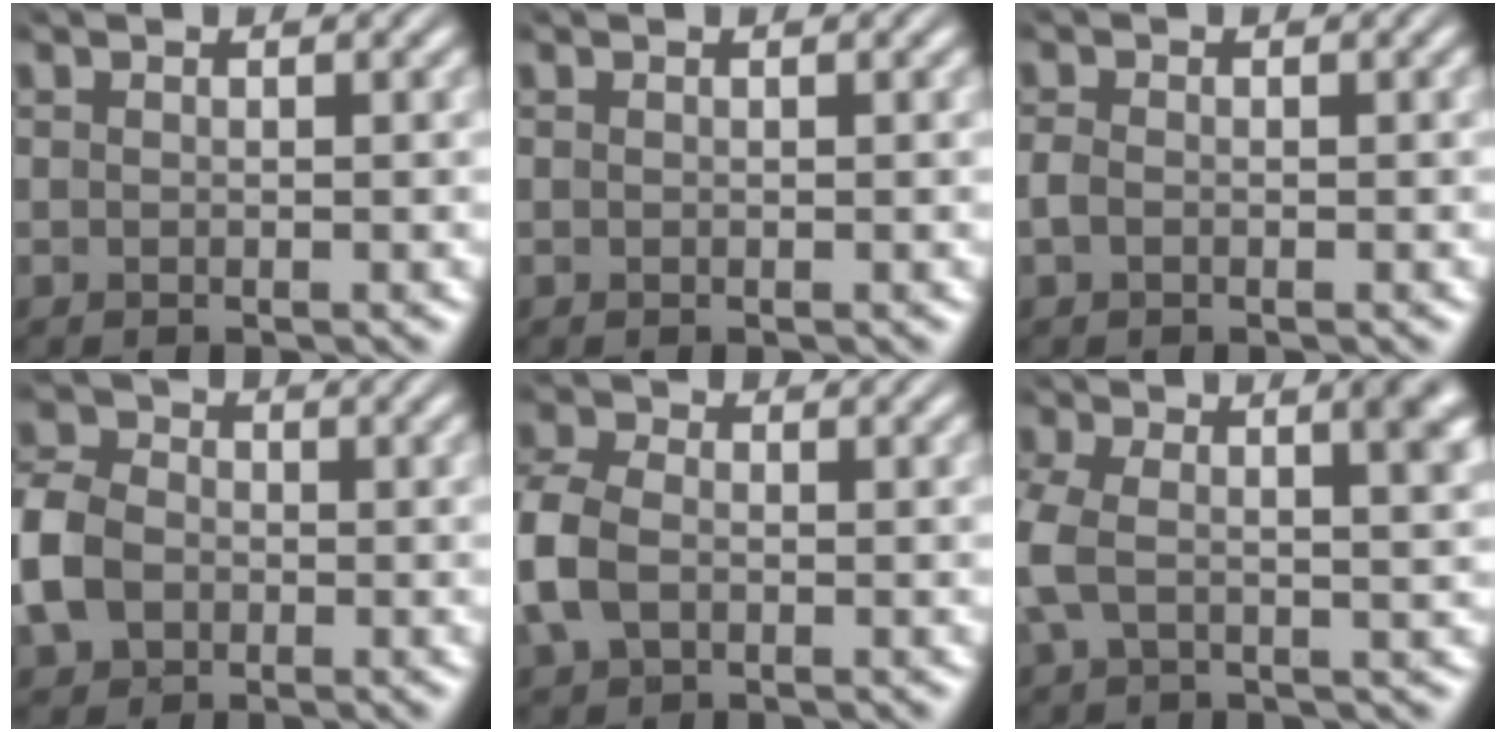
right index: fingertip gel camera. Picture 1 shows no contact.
{"total": 0.0}
{"total": 0.8, "force": [-0.5, 0.4, 0.5], "torque": [-0.012, 0.000, -0.007]}
{"total": 5.0, "force": [-0.7, 4.4, 2.4], "torque": [-0.061, -0.010, -0.012]}
{"total": 3.9, "force": [-0.5, 3.2, 2.1], "torque": [-0.070, -0.013, -0.001]}
{"total": 6.0, "force": [1.2, 2.6, 5.3], "torque": [-0.094, 0.002, 0.022]}